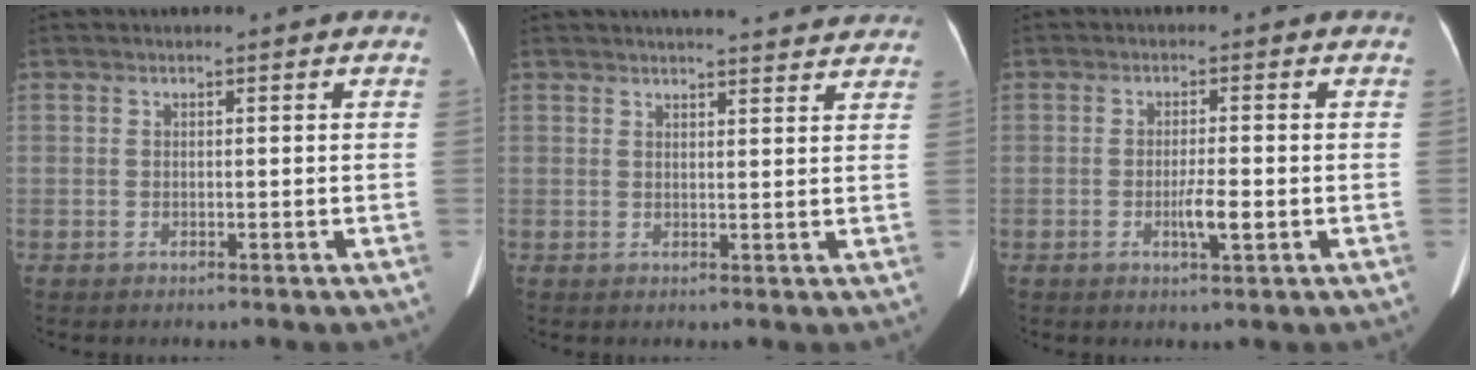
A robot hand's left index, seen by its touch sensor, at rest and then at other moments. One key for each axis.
{"total": 12.4, "fx": 11.5, "fy": 2.0, "fz": 4.2, "tx": -0.045, "ty": 0.015, "tz": 0.128}
{"total": 3.1, "fx": -0.9, "fy": 0.2, "fz": 2.9, "tx": -0.055, "ty": -0.005, "tz": -0.014}